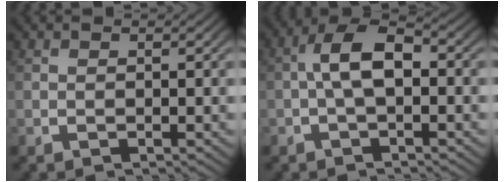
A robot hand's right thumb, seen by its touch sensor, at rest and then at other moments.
{"total": 5.7, "force": [0.1, 3.1, 4.8], "torque": [-0.088, 0.002, -0.003]}